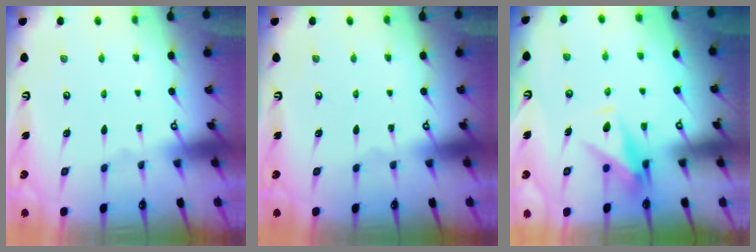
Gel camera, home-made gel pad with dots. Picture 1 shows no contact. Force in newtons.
{"total": 0.0}
{"total": 8.8, "press": 8.6, "slide": 1.7}